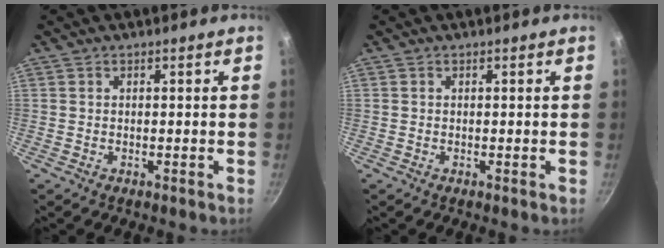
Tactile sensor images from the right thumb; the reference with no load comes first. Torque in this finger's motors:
{"motor_torque": [2.55, 2.45, 0.92, -0.58, 0.38]}